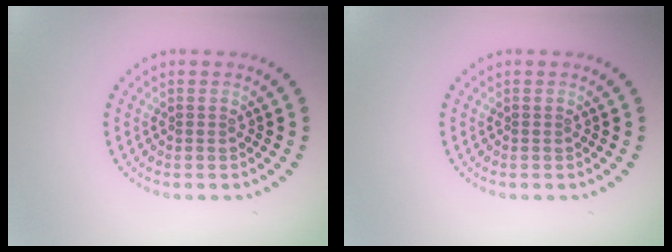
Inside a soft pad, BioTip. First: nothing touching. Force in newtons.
{"total": 0.0}